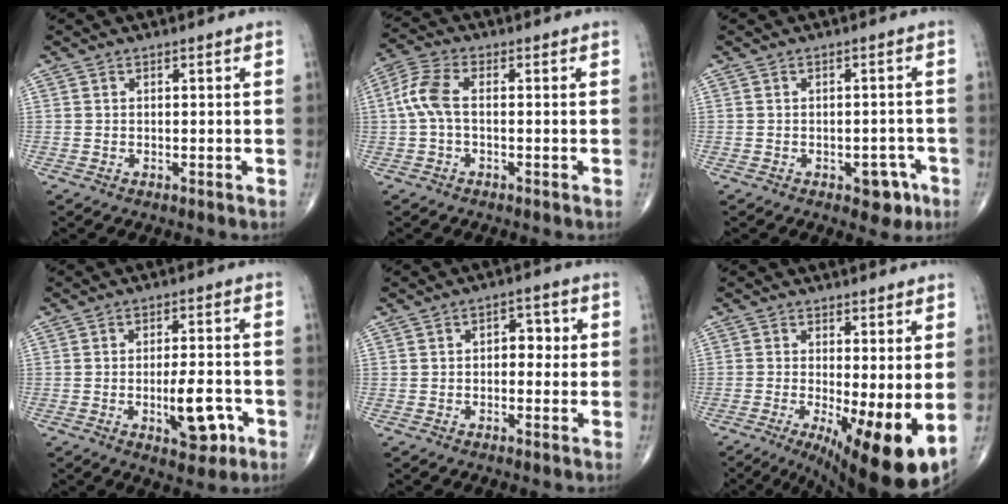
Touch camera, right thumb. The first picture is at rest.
{"total": 6.1, "force": [-0.2, 2.9, 5.3], "torque": [-0.133, 0.018, -0.012]}
{"total": 4.5, "force": [-2.3, 2.6, 2.9], "torque": [-0.013, 0.014, -0.025]}
{"total": 8.3, "force": [-2.7, 3.2, 7.1], "torque": [-0.093, 0.011, -0.035]}
{"total": 4.1, "force": [0.2, 2.7, 3.1], "torque": [-0.018, 0.010, -0.004]}
{"total": 12.6, "force": [-2.5, 3.2, 11.9], "torque": [-0.179, -0.024, -0.026]}